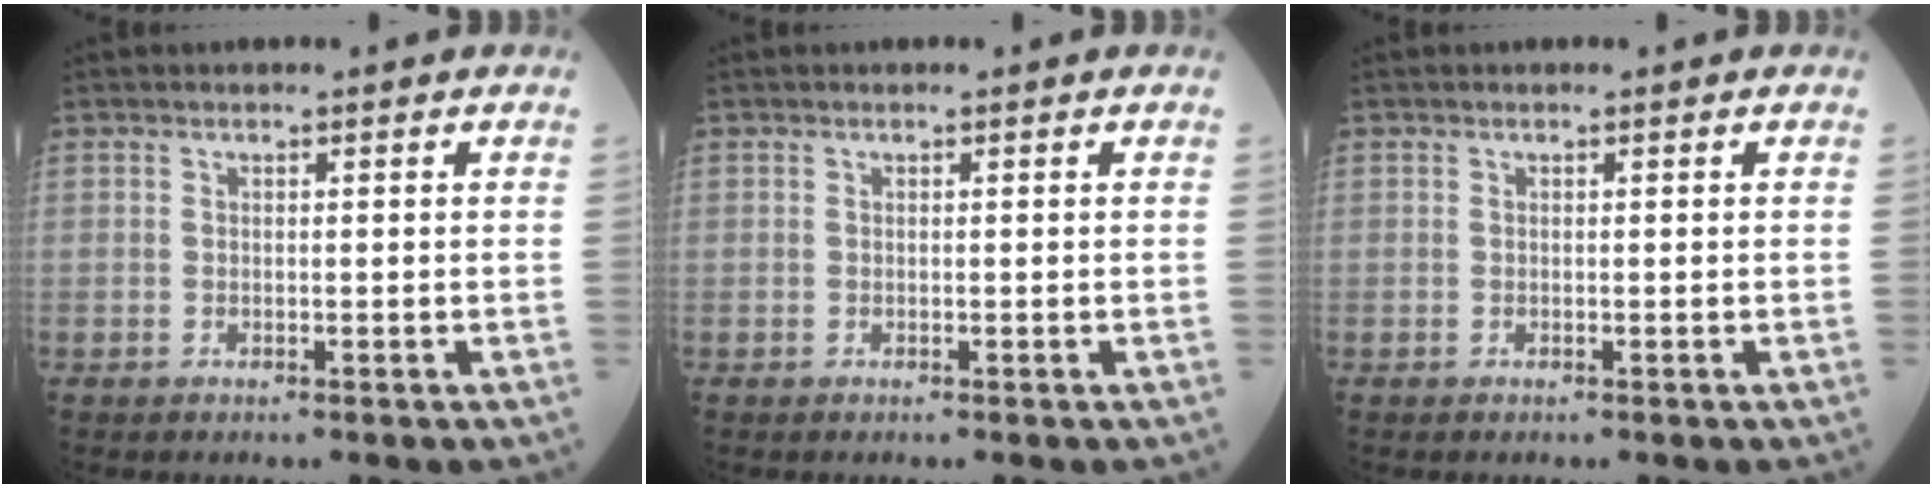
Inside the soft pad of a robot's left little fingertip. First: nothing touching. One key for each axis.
{"total": 0.0}
{"total": 0.0}